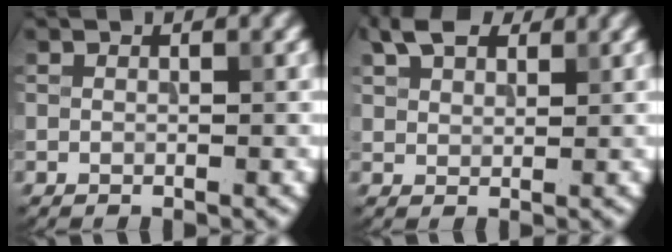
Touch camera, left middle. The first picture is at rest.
{"total": 3.8, "force": [2.5, 2.1, 1.9], "torque": [-0.044, 0.010, 0.046]}